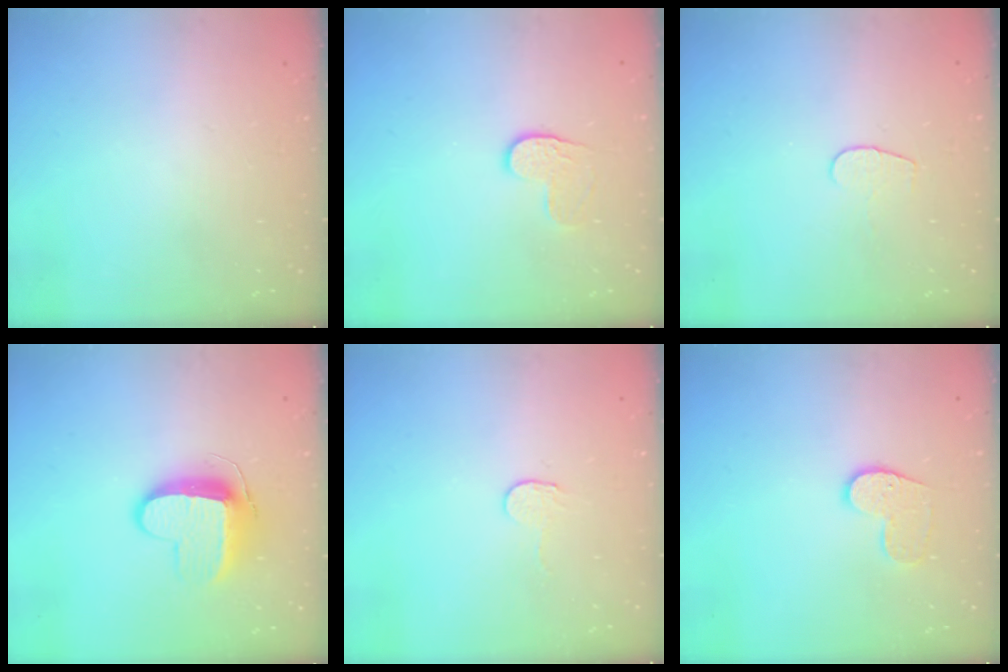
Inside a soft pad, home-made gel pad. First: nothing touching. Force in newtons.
{"total": 4.7, "press": 4.7, "slide": 0.2}
{"total": 4.7, "press": 4.6, "slide": 0.4}
{"total": 9.4, "press": 9.3, "slide": 1.3}
{"total": 2.7, "press": 2.7, "slide": 0.2}
{"total": 8.2, "press": 8.2, "slide": 0.2}